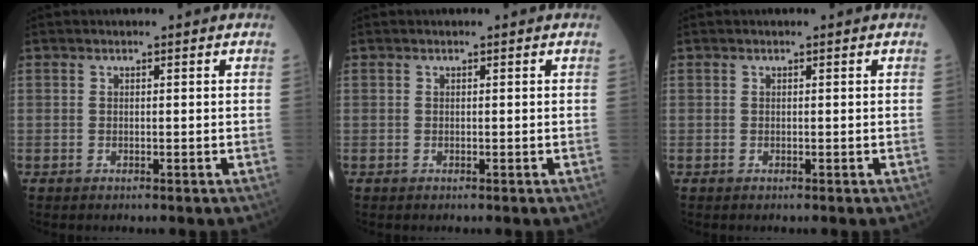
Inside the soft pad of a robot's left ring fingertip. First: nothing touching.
{"total": 0.0}
{"total": 0.0}